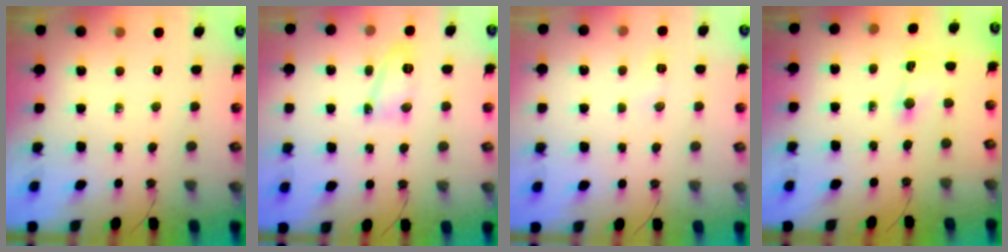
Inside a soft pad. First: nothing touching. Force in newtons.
{"total": 10.6, "press": 10.6, "slide": 0.7}
{"total": 5.2, "press": 5.2, "slide": 0.5}
{"total": 1.5, "press": 1.5, "slide": 0.2}